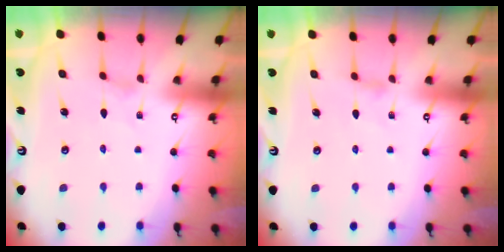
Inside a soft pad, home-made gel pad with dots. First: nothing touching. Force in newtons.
{"total": 0.8, "press": 0.7, "slide": 0.3}